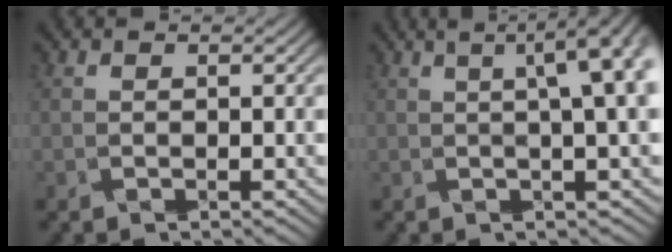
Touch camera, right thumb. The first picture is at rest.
{"total": 6.6, "force": [1.5, 1.0, 6.4], "torque": [-0.102, 0.011, 0.026]}